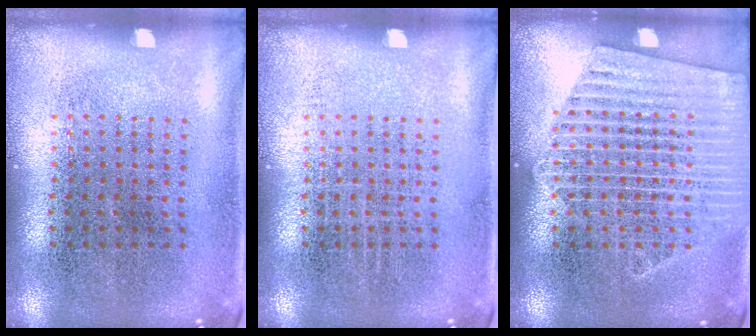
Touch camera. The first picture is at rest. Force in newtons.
{"total": 0.0}
{"total": 3.1, "press": 3.1, "slide": 0.4}